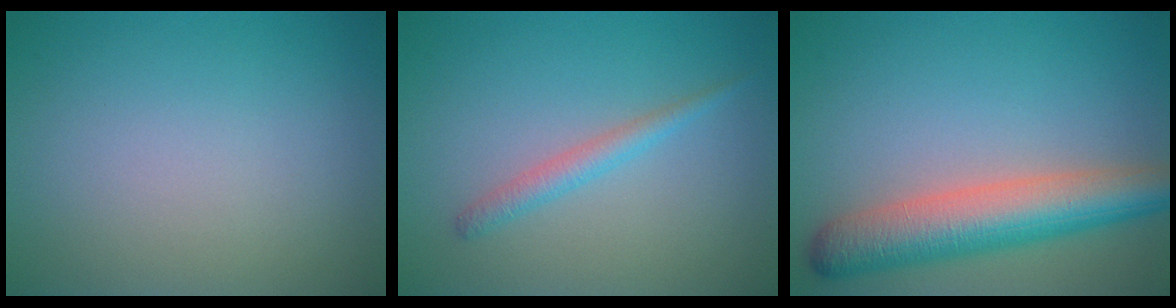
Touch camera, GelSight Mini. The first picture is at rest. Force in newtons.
{"total": 1.7, "press": 1.7, "slide": 0.1}
{"total": 7.3, "press": 7.3, "slide": 0.2}